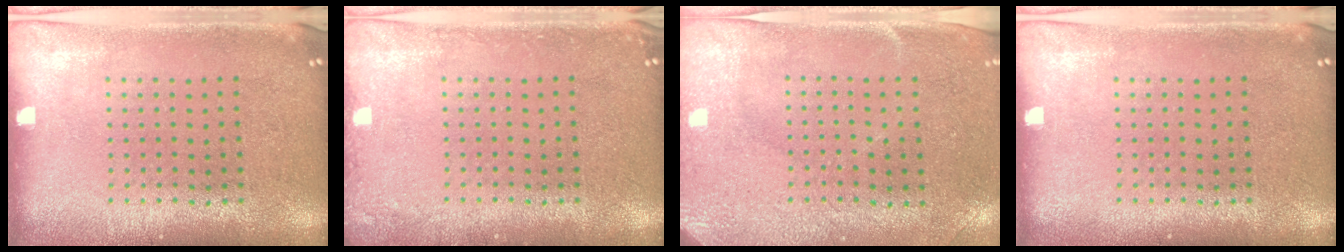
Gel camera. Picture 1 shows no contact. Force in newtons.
{"total": 1.2, "press": 1.2, "slide": 0.2}
{"total": 2.9, "press": 2.4, "slide": 1.6}
{"total": 0.0}